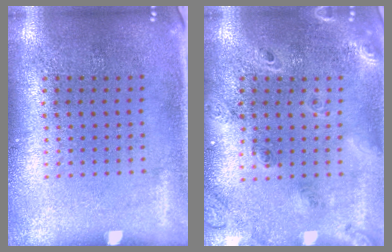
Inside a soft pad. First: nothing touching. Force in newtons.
{"total": 1.8, "press": 1.7, "slide": 0.6}